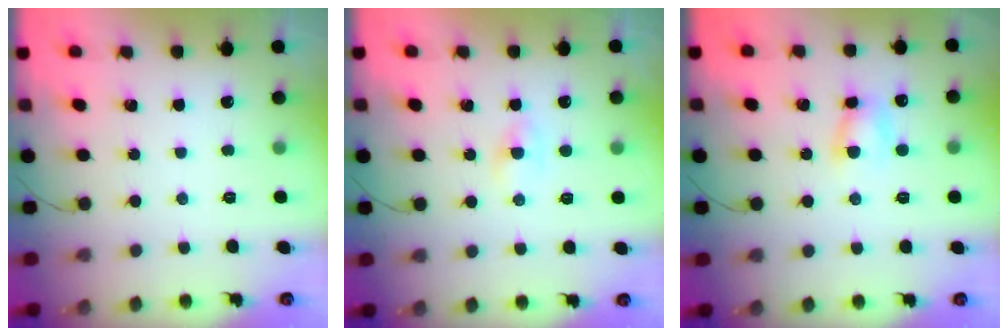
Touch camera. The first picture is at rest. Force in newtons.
{"total": 1.2, "press": 1.0, "slide": 0.6}
{"total": 5.0, "press": 5.0, "slide": 0.9}